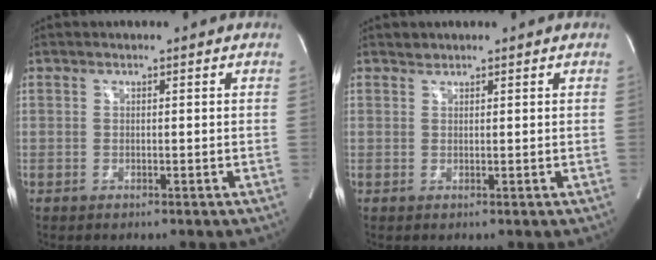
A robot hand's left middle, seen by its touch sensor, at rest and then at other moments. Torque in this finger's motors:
{"motor_torque": [0.00, 0.00, 0.00, 0.00]}